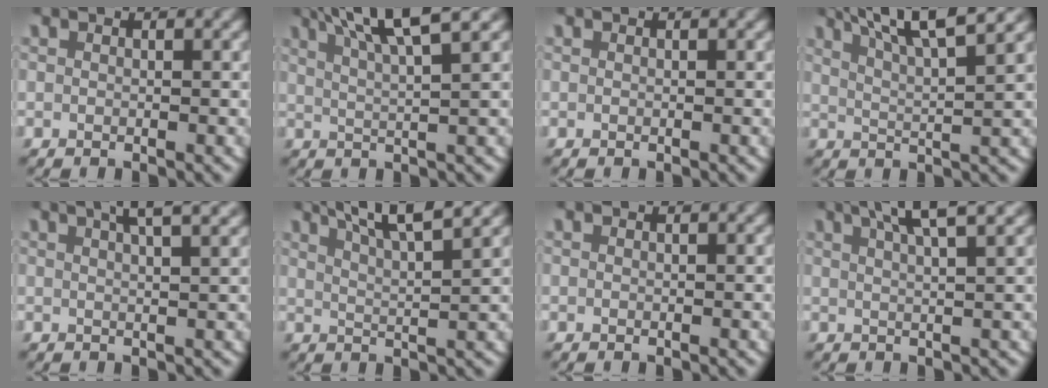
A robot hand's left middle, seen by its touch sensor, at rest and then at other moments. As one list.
[{"total": 6.0, "force": [3.9, 1.0, 4.5], "torque": [-0.077, 0.009, 0.061]}, {"total": 0.0}, {"total": 6.1, "force": [4.4, 1.2, 4.0], "torque": [-0.074, 0.007, 0.070]}, {"total": 5.8, "force": [3.9, 1.9, 3.8], "torque": [-0.055, 0.019, 0.054]}, {"total": 5.5, "force": [4.1, 1.2, 3.5], "torque": [-0.063, 0.005, 0.065]}, {"total": 0.0}, {"total": 5.7, "force": [4.0, 1.2, 3.9], "torque": [-0.065, 0.013, 0.061]}]